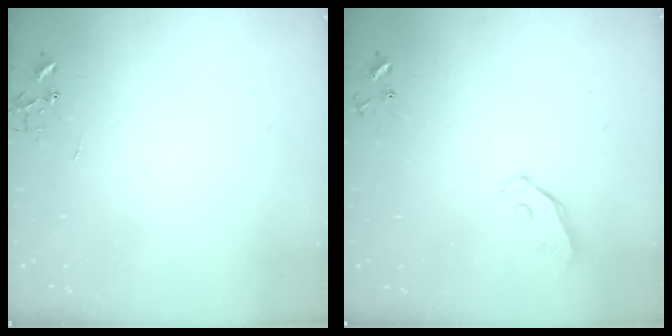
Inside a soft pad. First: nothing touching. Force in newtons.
{"total": 4.8, "press": 4.8, "slide": 0.5}